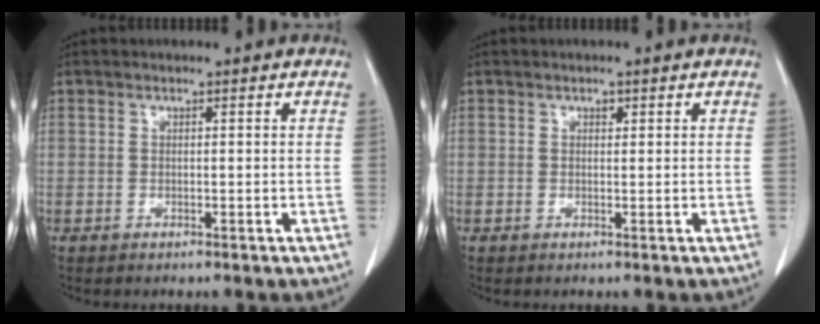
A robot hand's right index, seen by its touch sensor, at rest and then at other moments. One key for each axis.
{"total": 0.9, "fx": 0.5, "fy": 0.6, "fz": 0.5, "tx": -0.006, "ty": 0.000, "tz": 0.007}